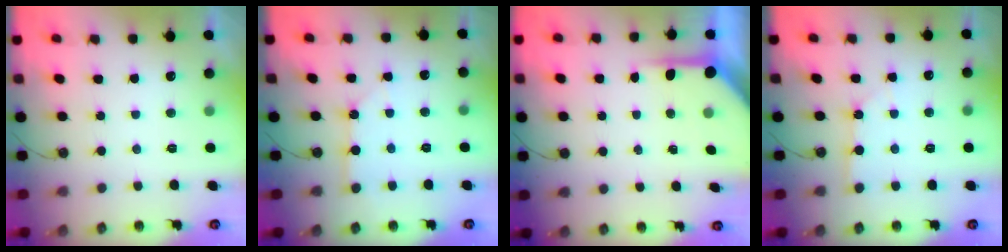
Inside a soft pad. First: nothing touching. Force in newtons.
{"total": 2.6, "press": 2.6, "slide": 0.3}
{"total": 6.2, "press": 6.2, "slide": 0.4}
{"total": 2.0, "press": 2.0, "slide": 0.2}